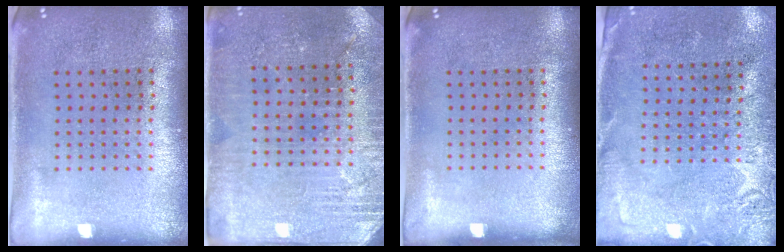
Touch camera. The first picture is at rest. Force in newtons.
{"total": 2.8, "press": 2.8, "slide": 0.5}
{"total": 0.0}
{"total": 2.7, "press": 2.6, "slide": 0.9}